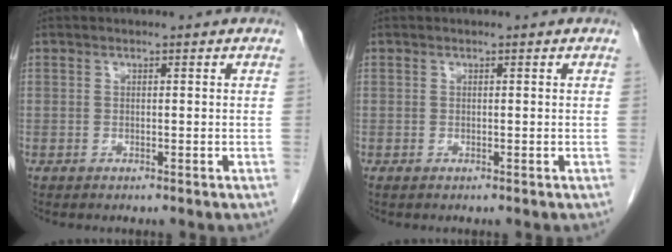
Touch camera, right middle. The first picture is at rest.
{"total": 0.0}